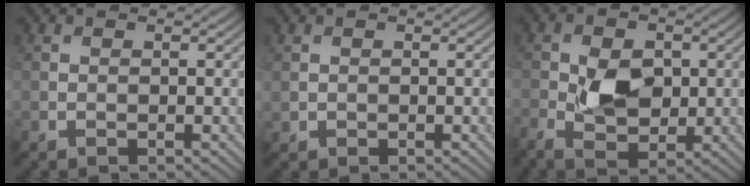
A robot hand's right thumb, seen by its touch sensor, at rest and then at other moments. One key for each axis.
{"total": 0.6, "fx": 0.2, "fy": 0.6, "fz": 0.1, "tx": -0.004, "ty": -0.004, "tz": 0.007}
{"total": 5.7, "fx": -0.5, "fy": 3.7, "fz": 4.3, "tx": -0.087, "ty": -0.004, "tz": -0.013}